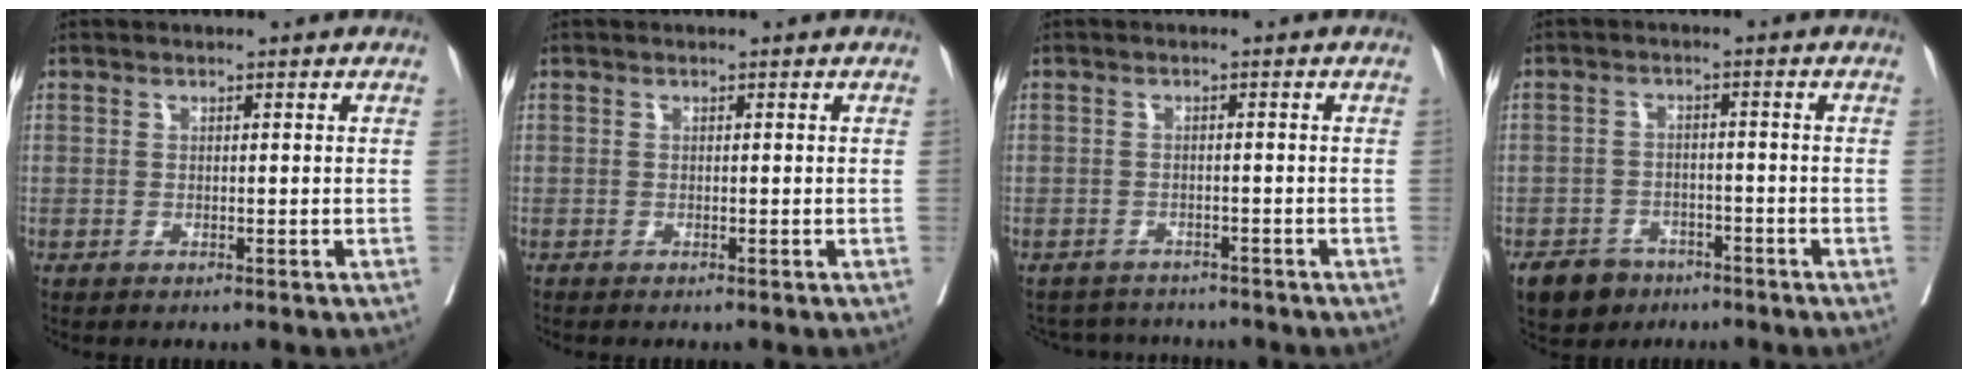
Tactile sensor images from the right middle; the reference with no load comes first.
{"total": 0.0}
{"total": 6.1, "force": [-5.9, 1.5, 0.5], "torque": [-0.004, 0.007, -0.079]}
{"total": 5.7, "force": [-3.9, 3.8, 1.5], "torque": [-0.029, 0.005, -0.060]}